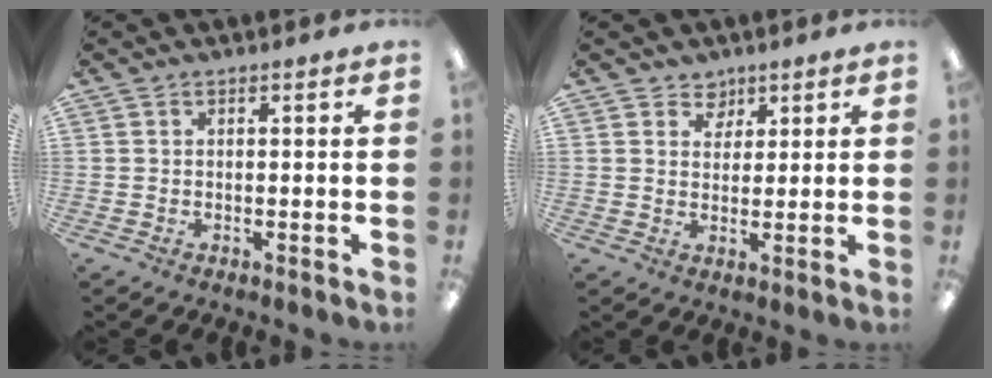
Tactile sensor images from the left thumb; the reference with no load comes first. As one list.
[{"total": 4.1, "force": [2.9, 2.9, 0.1], "torque": [0.007, -0.015, 0.049]}]